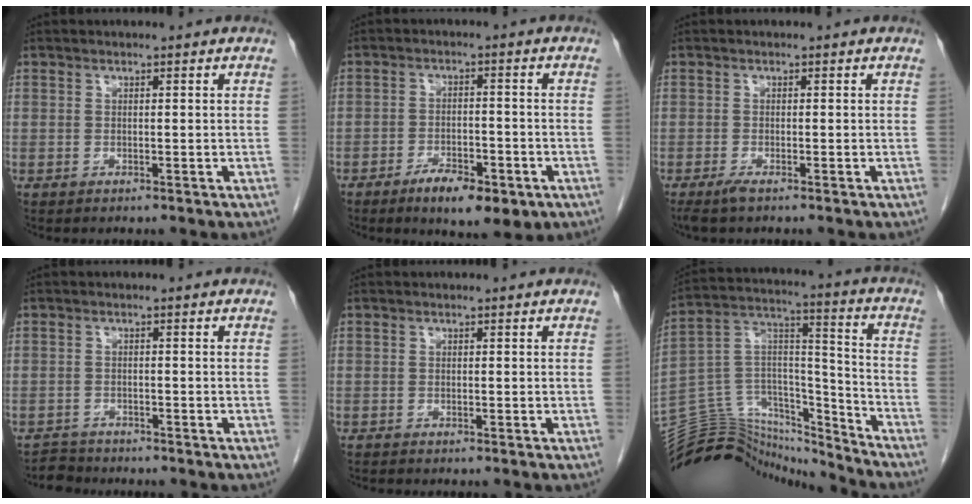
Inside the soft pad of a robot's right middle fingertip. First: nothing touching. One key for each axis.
{"total": 8.6, "fx": -5.0, "fy": 2.9, "fz": 6.4, "tx": -0.096, "ty": -0.006, "tz": -0.070}
{"total": 1.6, "fx": -1.1, "fy": 0.0, "fz": 1.1, "tx": -0.028, "ty": -0.007, "tz": -0.024}
{"total": 2.8, "fx": -2.6, "fy": 0.7, "fz": -0.8, "tx": 0.015, "ty": -0.006, "tz": -0.047}
{"total": 0.8, "fx": -0.8, "fy": 0.1, "fz": 0.2, "tx": -0.006, "ty": -0.001, "tz": -0.014}
{"total": 21.7, "fx": -20.9, "fy": 5.1, "fz": 3.3, "tx": -0.082, "ty": 0.060, "tz": -0.338}